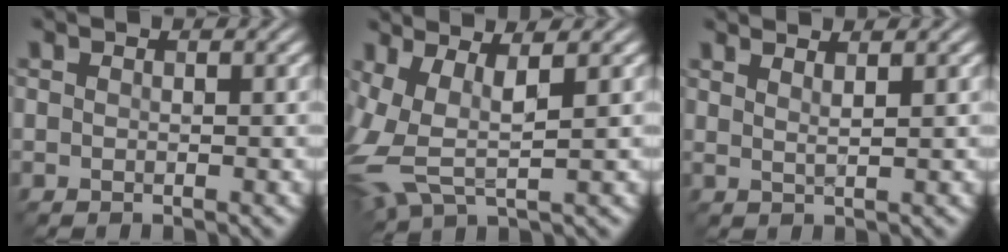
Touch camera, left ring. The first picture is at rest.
{"total": 6.3, "force": [0.5, 2.7, 5.6], "torque": [-0.145, -0.002, 0.010]}
{"total": 2.2, "force": [1.7, 0.6, 1.3], "torque": [-0.004, 0.003, 0.009]}